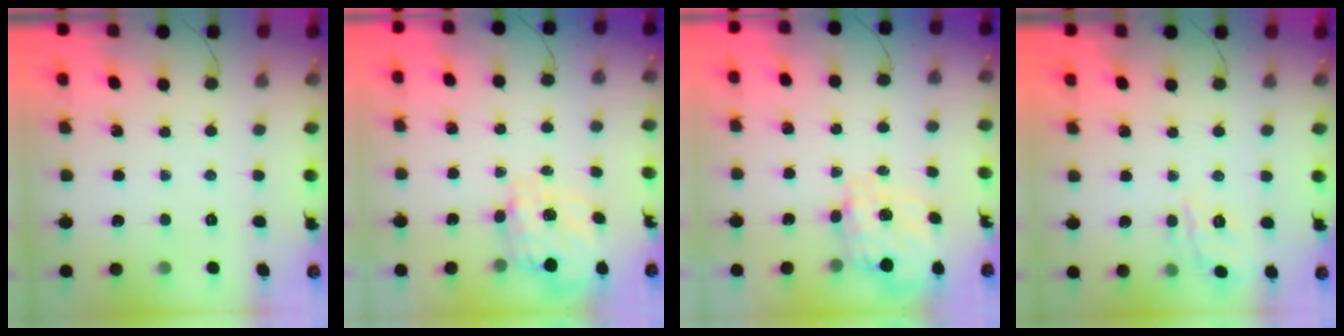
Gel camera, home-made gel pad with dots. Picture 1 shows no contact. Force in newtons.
{"total": 2.7, "press": 2.5, "slide": 1.0}
{"total": 2.7, "press": 2.5, "slide": 1.0}
{"total": 8.4, "press": 8.4, "slide": 0.7}